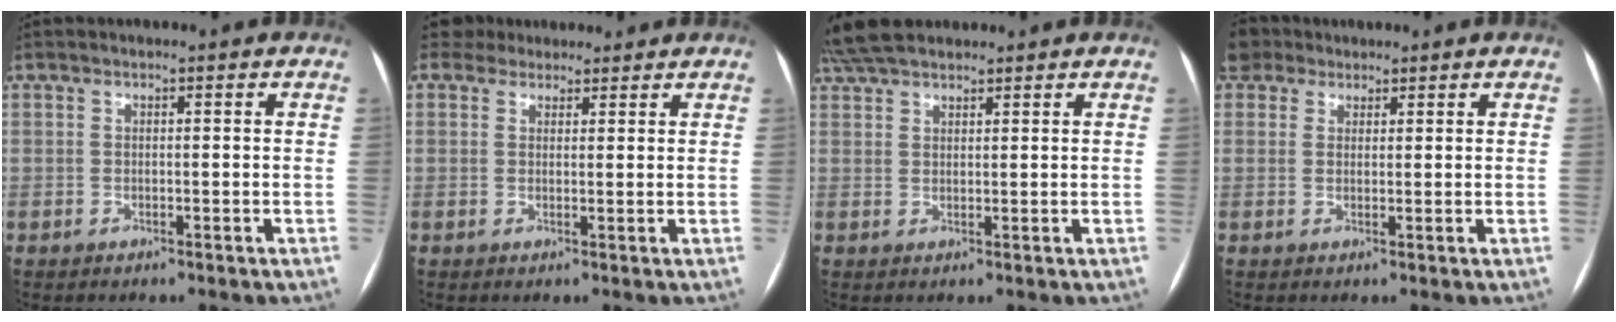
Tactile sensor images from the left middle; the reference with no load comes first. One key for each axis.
{"total": 5.9, "fx": 5.3, "fy": 2.7, "fz": 0.7, "tx": -0.001, "ty": 0.025, "tz": 0.070}
{"total": 7.1, "fx": 6.2, "fy": 2.1, "fz": 2.7, "tx": -0.057, "ty": 0.030, "tz": 0.119}
{"total": 3.0, "fx": 2.6, "fy": 1.3, "fz": -0.6, "tx": 0.006, "ty": 0.014, "tz": 0.051}